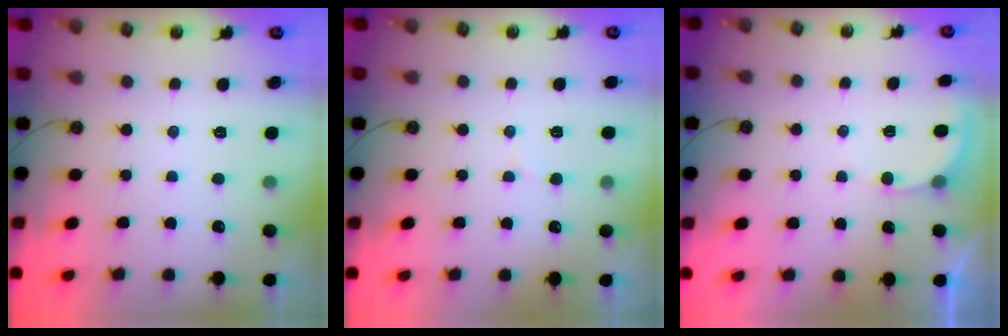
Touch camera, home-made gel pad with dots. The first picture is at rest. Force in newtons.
{"total": 4.5, "press": 4.4, "slide": 1.0}
{"total": 3.2, "press": 3.2, "slide": 0.3}